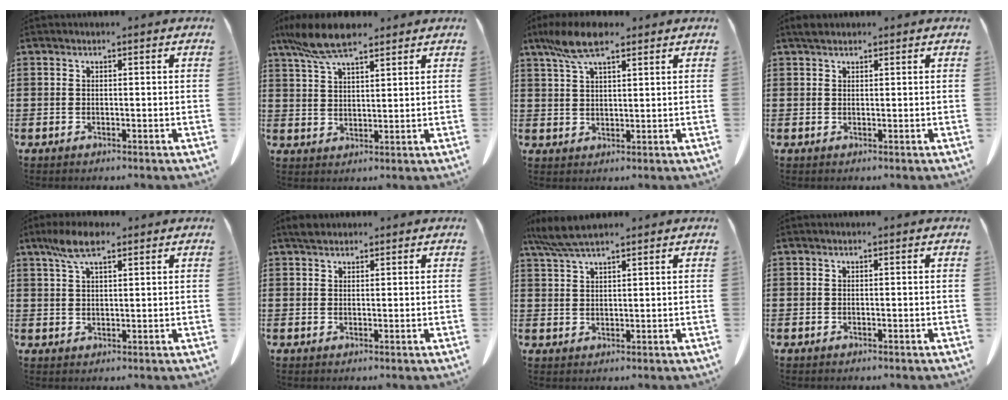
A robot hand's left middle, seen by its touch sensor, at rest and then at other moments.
{"total": 8.1, "force": [6.3, 2.0, 4.6], "torque": [-0.107, -0.009, 0.119]}
{"total": 7.4, "force": [5.0, 2.1, 5.0], "torque": [-0.109, -0.002, 0.092]}
{"total": 1.4, "force": [1.2, 0.5, 0.6], "torque": [-0.015, 0.000, 0.024]}
{"total": 6.0, "force": [3.5, 1.8, 4.5], "torque": [-0.096, 0.005, 0.065]}
{"total": 1.9, "force": [1.6, 0.7, 0.6], "torque": [-0.016, 0.002, 0.033]}
{"total": 5.4, "force": [4.4, 0.6, 3.1], "torque": [-0.070, -0.009, 0.082]}
{"total": 0.0}